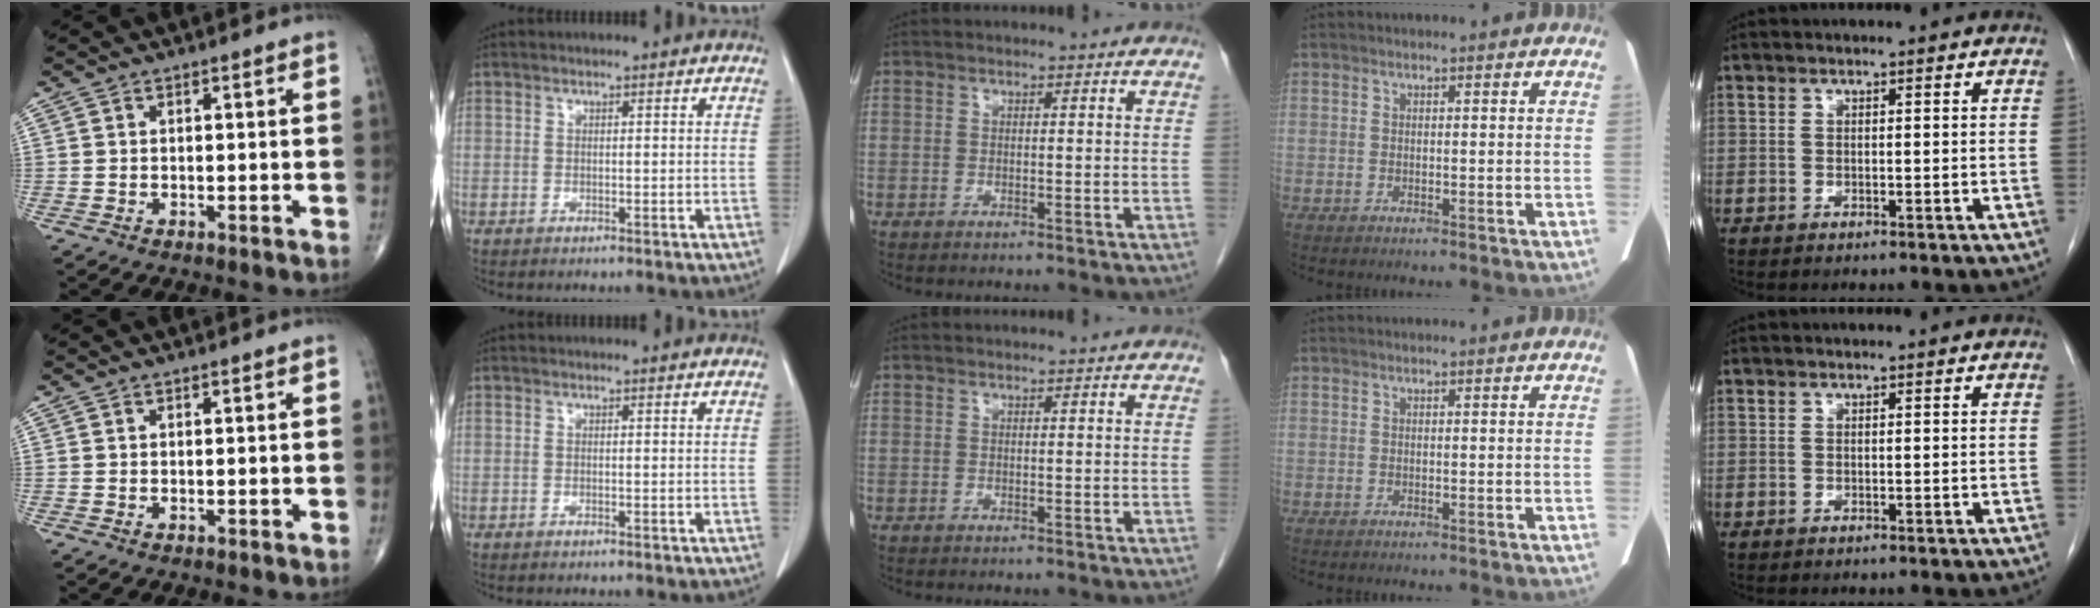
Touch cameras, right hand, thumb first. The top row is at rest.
{}